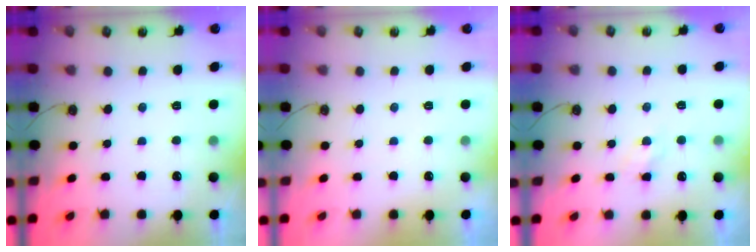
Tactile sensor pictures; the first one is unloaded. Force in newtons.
{"total": 0.0}
{"total": 3.0, "press": 2.9, "slide": 0.5}